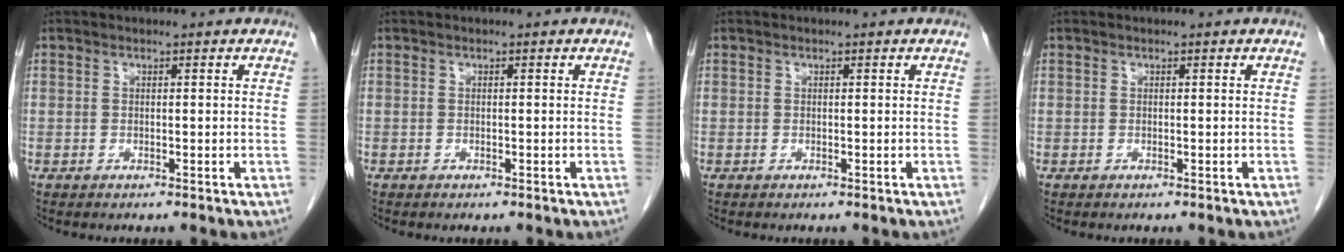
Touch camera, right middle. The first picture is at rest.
{"total": 0.0}
{"total": 0.0}
{"total": 0.0}